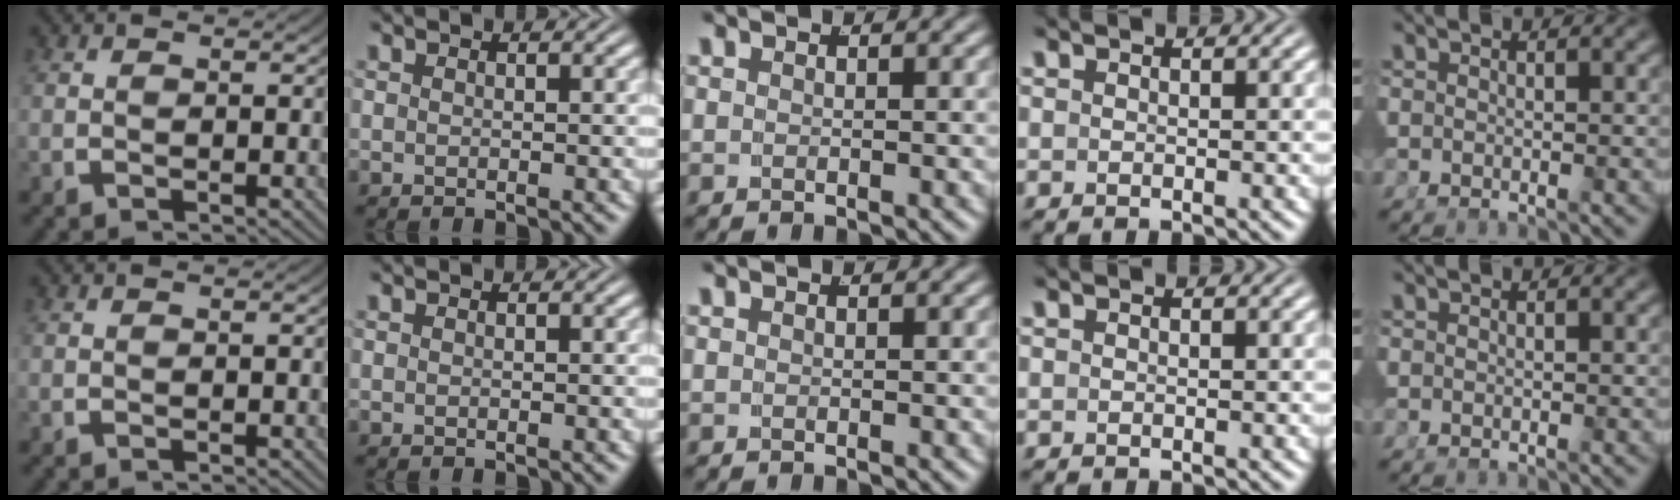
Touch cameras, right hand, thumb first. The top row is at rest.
{}